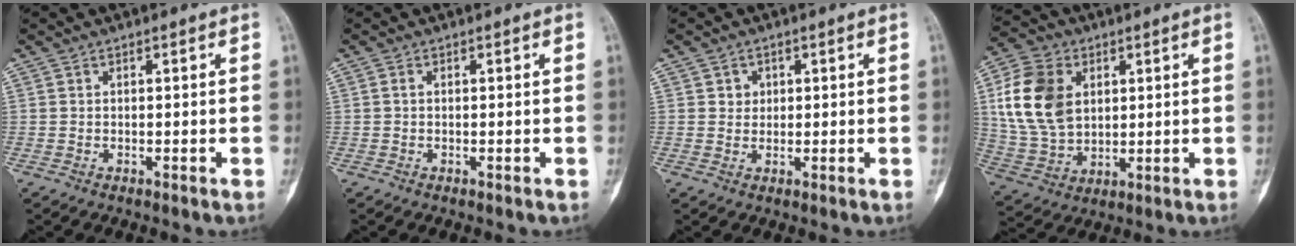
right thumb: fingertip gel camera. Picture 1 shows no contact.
{"total": 0.5, "force": [0.0, 0.3, 0.4], "torque": [-0.011, 0.000, -0.003]}
{"total": 2.1, "force": [0.6, 1.9, 0.6], "torque": [0.002, -0.001, 0.008]}
{"total": 14.9, "force": [3.6, 10.5, 10.0], "torque": [-0.183, -0.005, 0.072]}